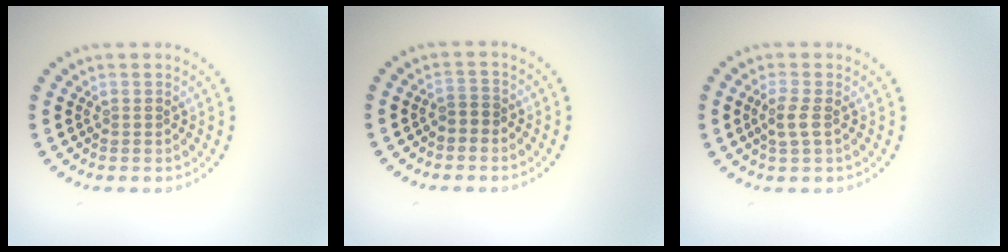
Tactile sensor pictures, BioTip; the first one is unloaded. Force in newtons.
{"total": 1.3, "press": 1.1, "slide": 0.6}
{"total": 1.6, "press": 1.5, "slide": 0.7}